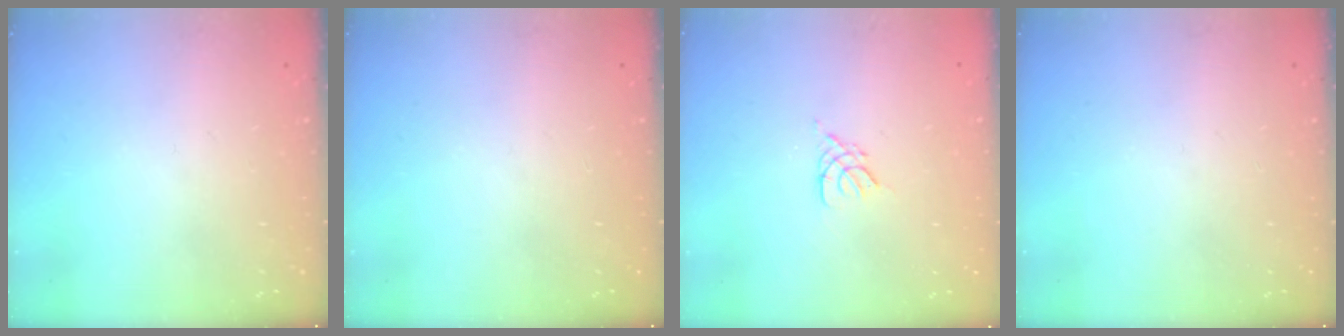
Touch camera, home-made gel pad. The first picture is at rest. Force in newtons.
{"total": 0.0}
{"total": 2.7, "press": 2.7, "slide": 0.5}
{"total": 0.0}